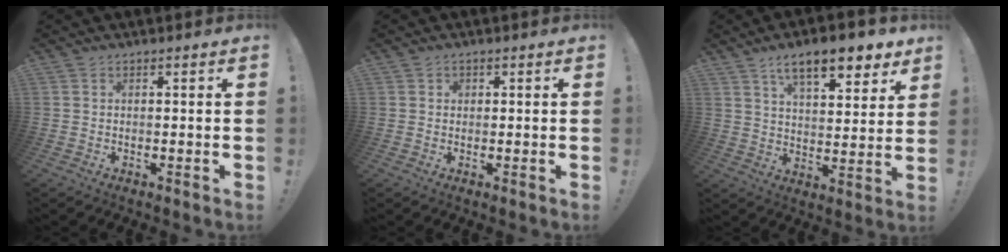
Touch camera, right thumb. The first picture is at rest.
{"total": 1.1, "force": [0.3, 1.0, 0.3], "torque": [-0.002, 0.002, 0.004]}
{"total": 12.7, "force": [8.4, 4.1, 8.6], "torque": [-0.132, -0.044, 0.138]}